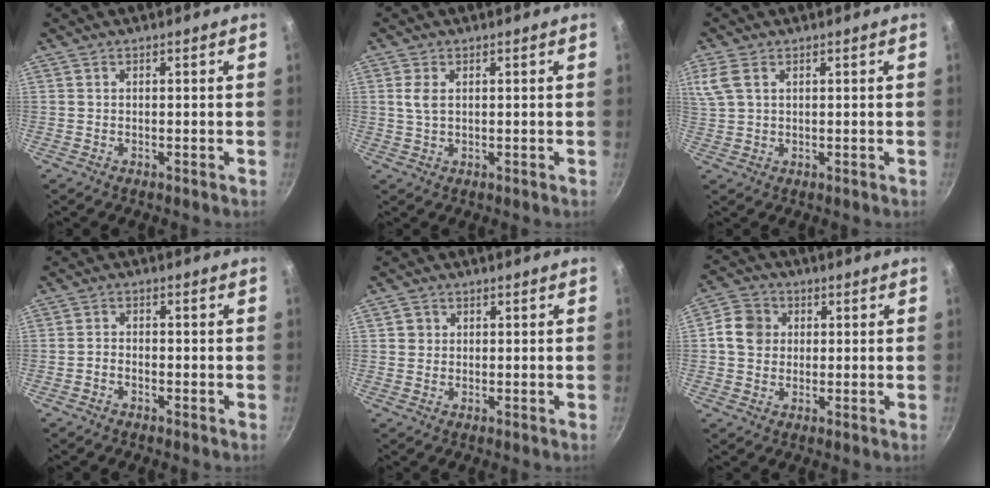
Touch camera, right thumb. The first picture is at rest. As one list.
[{"total": 3.0, "force": [0.7, 1.7, 2.3], "torque": [-0.049, -0.001, 0.015]}, {"total": 5.0, "force": [2.2, 3.1, 3.4], "torque": [-0.078, 0.008, 0.046]}, {"total": 1.8, "force": [-1.3, 1.0, 0.8], "torque": [-0.018, 0.015, -0.027]}, {"total": 2.0, "force": [0.3, 1.9, 0.5], "torque": [0.000, 0.004, 0.003]}, {"total": 6.8, "force": [0.8, 6.1, 3.0], "torque": [-0.028, 0.007, 0.000]}]